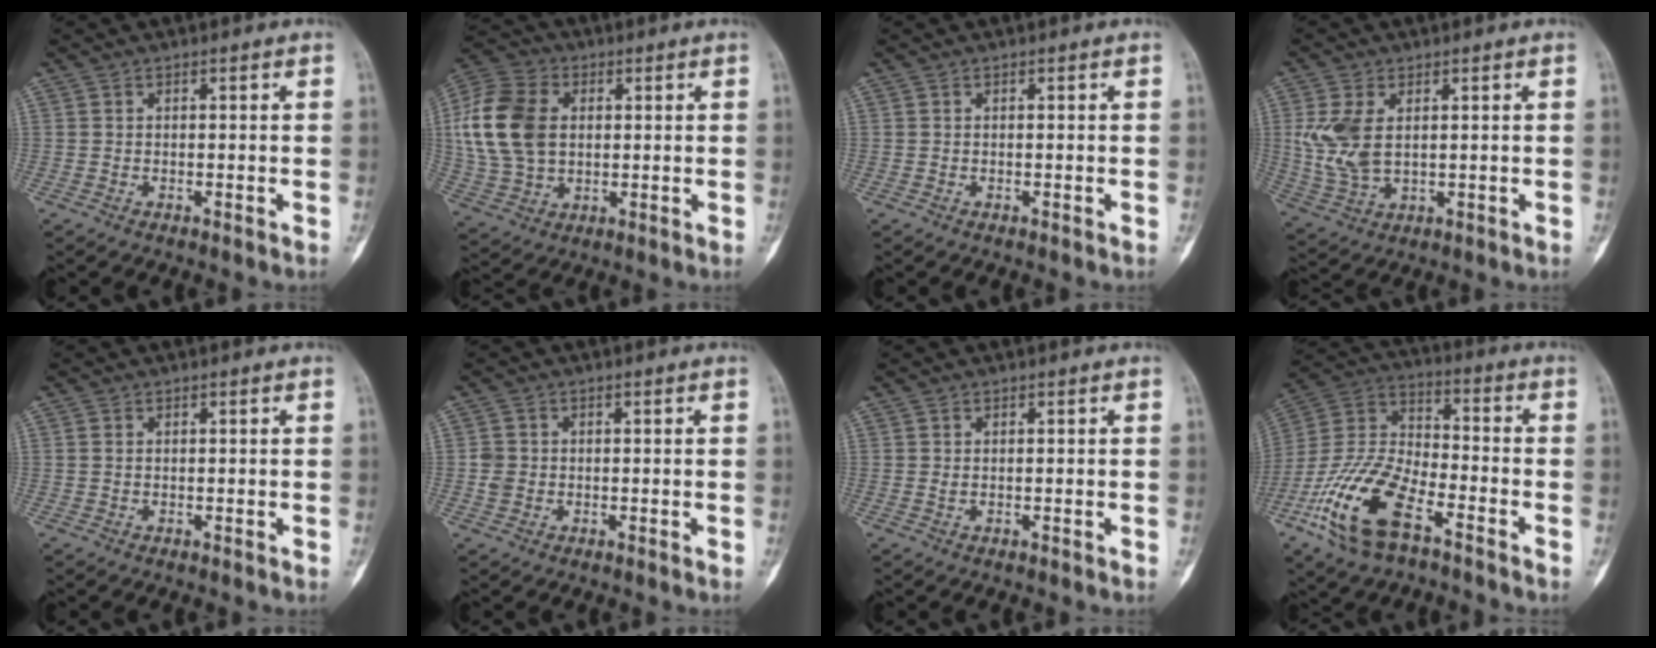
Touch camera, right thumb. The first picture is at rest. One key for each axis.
{"total": 16.0, "fx": 2.3, "fy": 11.3, "fz": 11.1, "tx": -0.214, "ty": 0.009, "tz": 0.042}
{"total": 0.0}
{"total": 8.5, "fx": 1.7, "fy": 5.0, "fz": 6.7, "tx": -0.147, "ty": -0.007, "tz": 0.047}
{"total": 0.5, "fx": 0.1, "fy": 0.4, "fz": 0.4, "tx": -0.009, "ty": 0.001, "tz": 0.002}
{"total": 2.4, "fx": -0.2, "fy": 2.2, "fz": 1.0, "tx": -0.011, "ty": 0.006, "tz": -0.002}
{"total": 0.0}
{"total": 18.6, "fx": -9.4, "fy": 8.4, "fz": 13.7, "tx": -0.280, "ty": 0.045, "tz": -0.183}